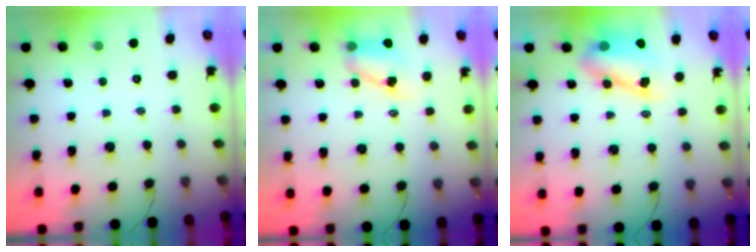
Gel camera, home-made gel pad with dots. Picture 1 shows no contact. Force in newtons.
{"total": 6.4, "press": 6.3, "slide": 1.0}
{"total": 8.8, "press": 8.5, "slide": 2.2}